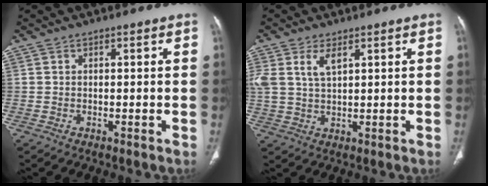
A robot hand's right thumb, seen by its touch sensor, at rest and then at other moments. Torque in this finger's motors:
{"motor_torque": [0.06, 0.12, 0.50, 0.70, 0.06]}